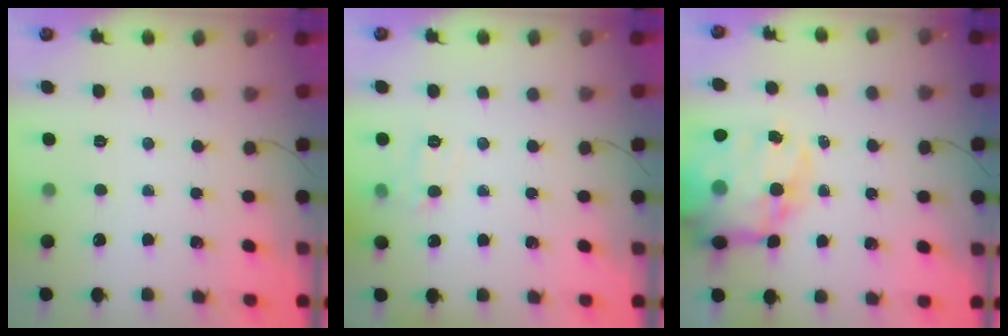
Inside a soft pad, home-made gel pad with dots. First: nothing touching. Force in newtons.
{"total": 7.6, "press": 7.4, "slide": 1.7}
{"total": 23.6, "press": 23.0, "slide": 5.3}